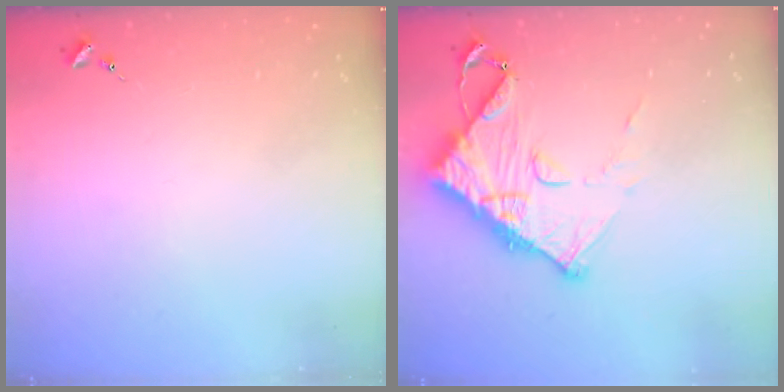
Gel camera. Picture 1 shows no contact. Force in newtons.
{"total": 14.0, "press": 13.9, "slide": 1.3}